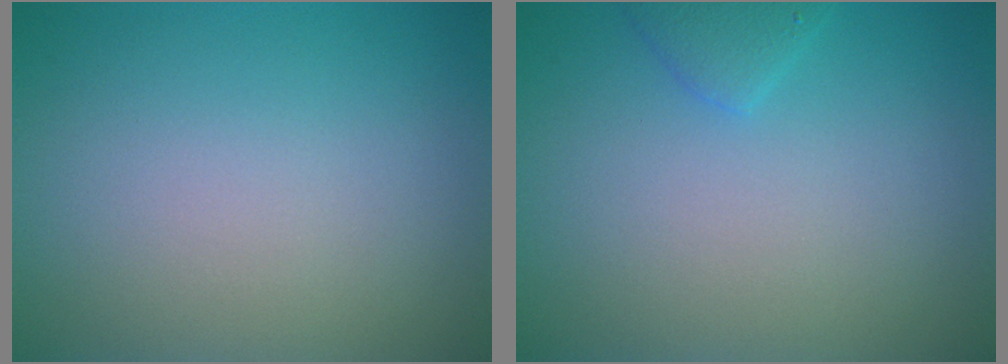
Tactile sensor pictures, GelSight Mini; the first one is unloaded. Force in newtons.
{"total": 1.3, "press": 1.3, "slide": 0.1}